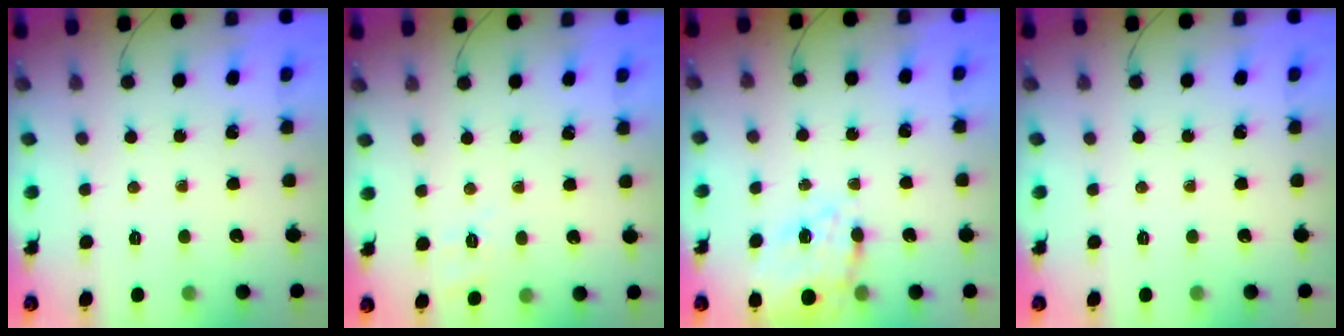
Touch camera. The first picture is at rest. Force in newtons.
{"total": 2.4, "press": 1.3, "slide": 2.1}
{"total": 13.3, "press": 13.0, "slide": 2.9}
{"total": 0.0}